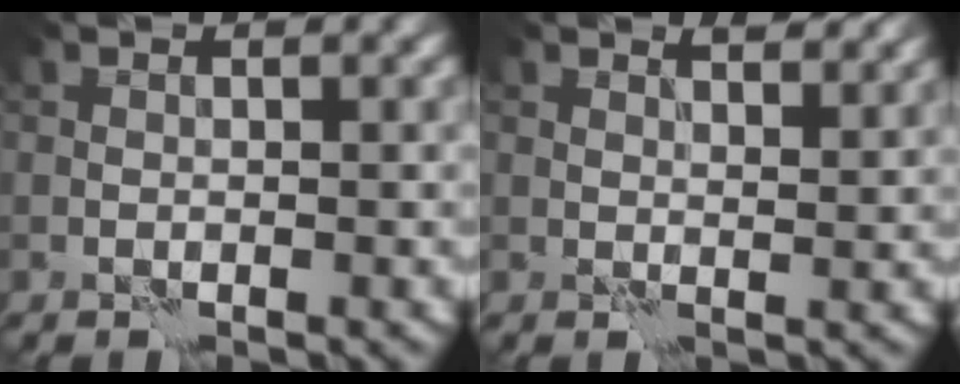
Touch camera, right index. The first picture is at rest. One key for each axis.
{"total": 2.0, "fx": 1.7, "fy": 0.4, "fz": 1.0, "tx": -0.014, "ty": -0.006, "tz": 0.025}